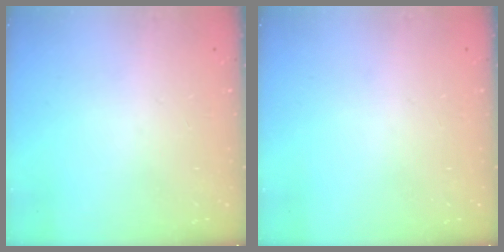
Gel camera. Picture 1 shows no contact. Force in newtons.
{"total": 0.0}